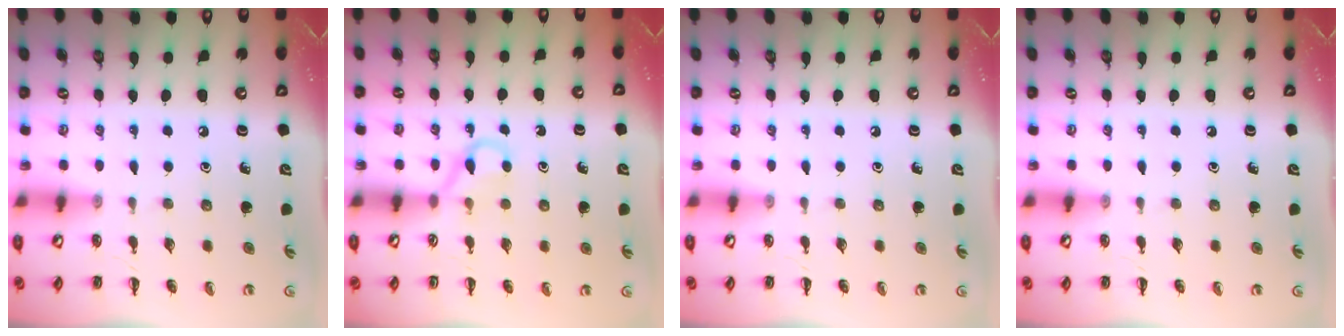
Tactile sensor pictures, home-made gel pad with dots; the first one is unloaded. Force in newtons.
{"total": 3.6, "press": 3.5, "slide": 1.1}
{"total": 0.0}
{"total": 0.0}